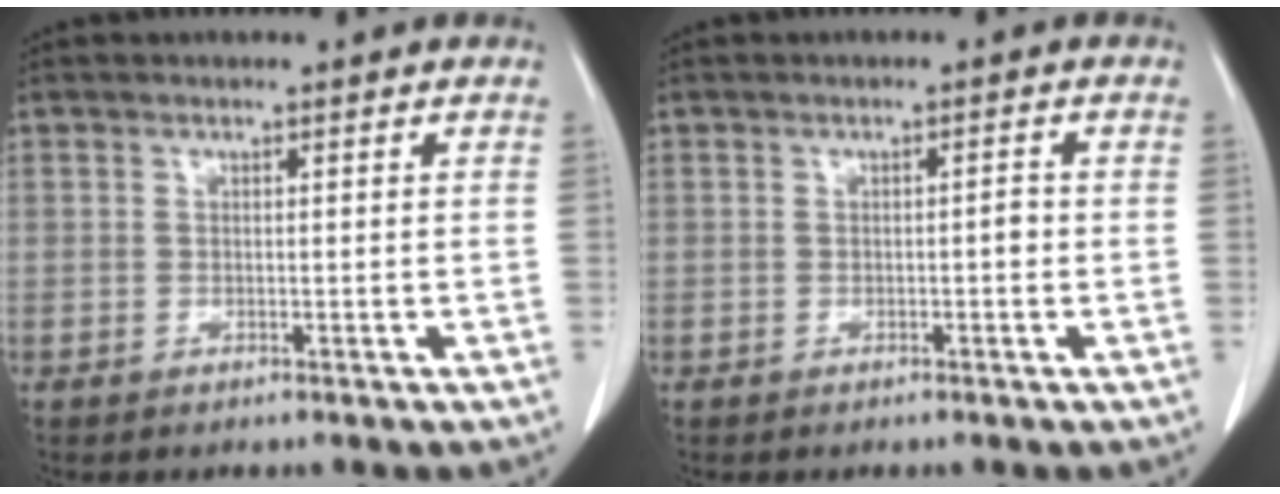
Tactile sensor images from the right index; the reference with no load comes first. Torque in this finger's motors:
{"motor_torque": [0.04, 0.04, 0.03, 0.02]}